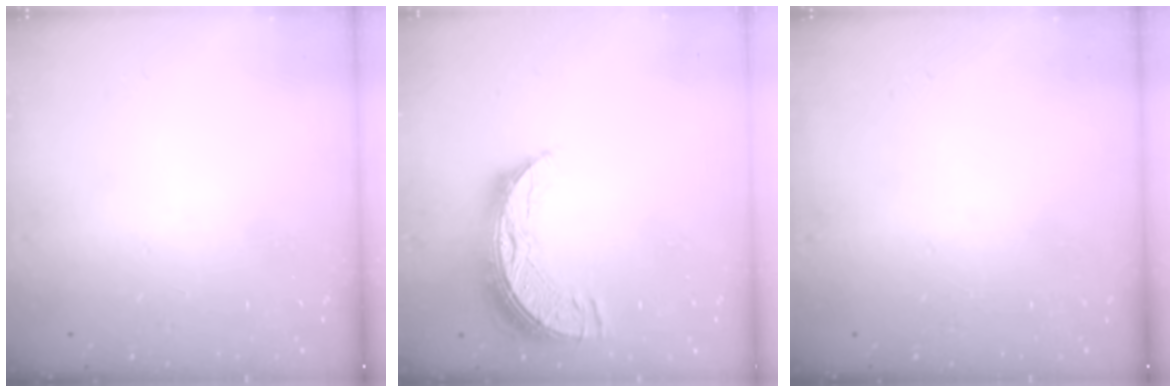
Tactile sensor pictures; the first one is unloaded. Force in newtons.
{"total": 10.9, "press": 10.9, "slide": 0.9}
{"total": 0.0}